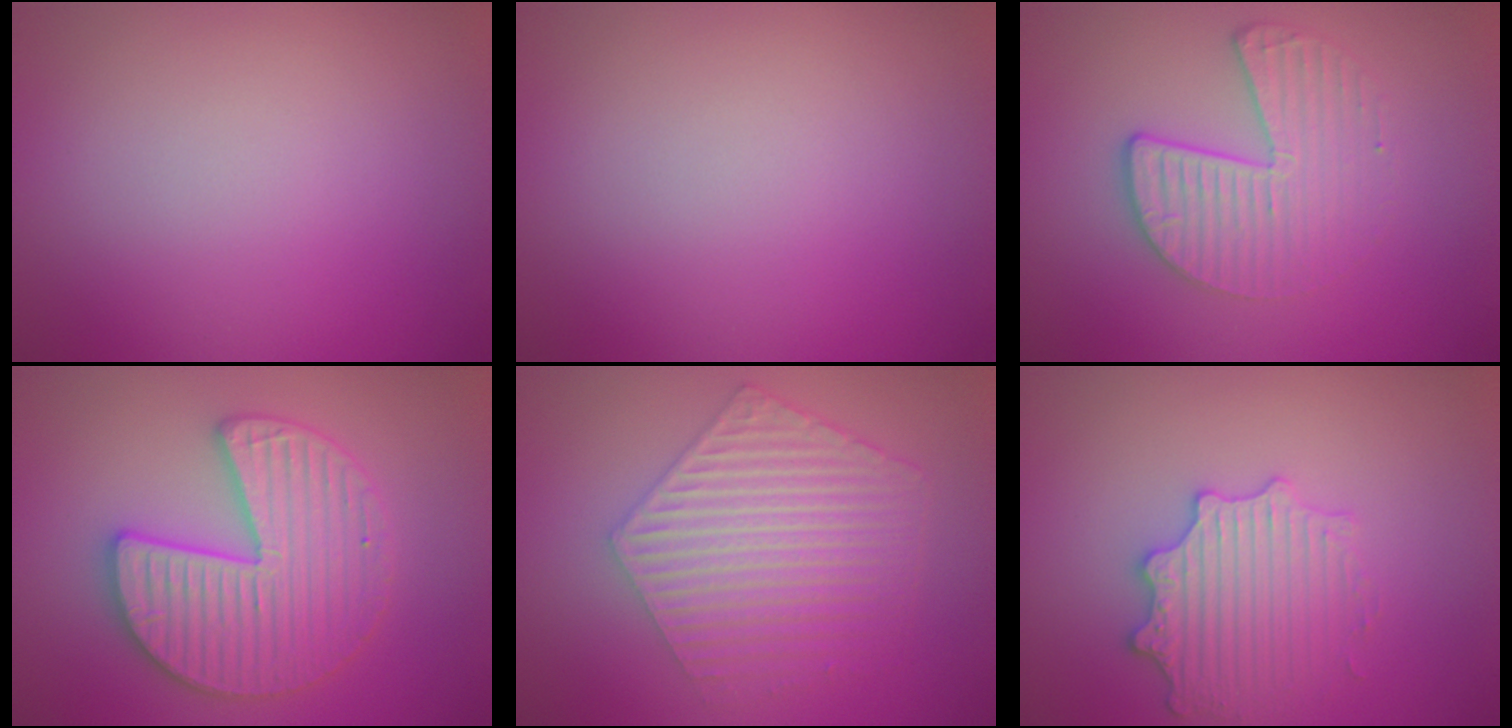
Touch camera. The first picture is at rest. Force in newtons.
{"total": 0.0}
{"total": 3.4, "press": 2.8, "slide": 1.8}
{"total": 6.0, "press": 5.9, "slide": 1.0}
{"total": 6.0, "press": 4.3, "slide": 4.1}
{"total": 3.5, "press": 3.3, "slide": 1.0}